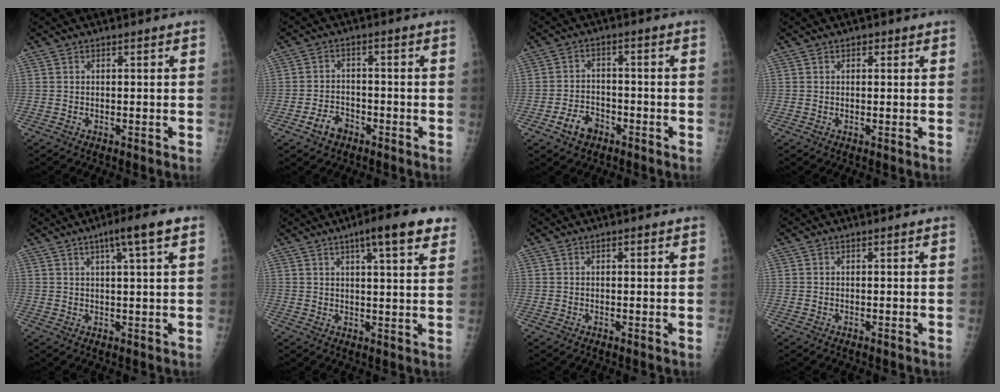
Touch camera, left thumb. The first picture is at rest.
{"total": 4.2, "force": [-2.6, 2.9, 1.8], "torque": [-0.023, 0.023, -0.043]}
{"total": 5.3, "force": [-3.0, 3.6, 2.4], "torque": [-0.030, 0.025, -0.050]}
{"total": 1.0, "force": [0.5, 0.7, 0.4], "torque": [0.003, -0.001, 0.004]}
{"total": 6.3, "force": [3.1, 0.2, 5.5], "torque": [-0.089, -0.001, 0.049]}
{"total": 10.7, "force": [6.2, 2.0, 8.4], "torque": [-0.102, -0.017, 0.081]}
{"total": 0.6, "force": [0.3, 0.4, 0.4], "torque": [-0.001, 0.000, 0.003]}
{"total": 0.0}